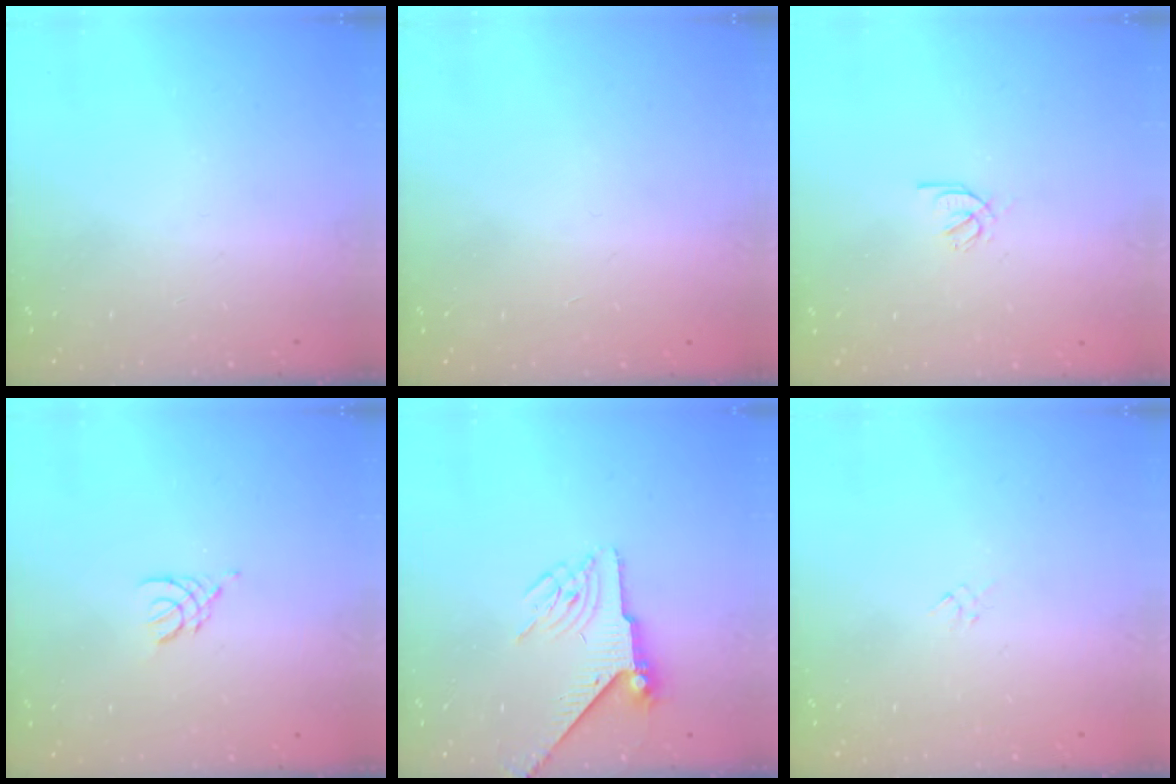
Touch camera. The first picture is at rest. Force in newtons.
{"total": 0.8, "press": 0.8, "slide": 0.2}
{"total": 2.1, "press": 2.1, "slide": 0.2}
{"total": 2.9, "press": 2.8, "slide": 0.6}
{"total": 5.9, "press": 5.8, "slide": 1.0}
{"total": 1.3, "press": 1.2, "slide": 0.5}